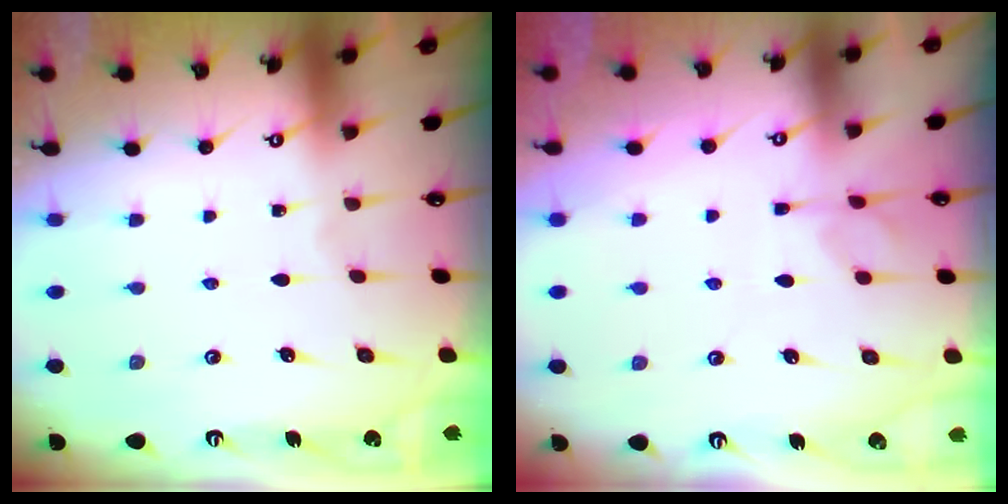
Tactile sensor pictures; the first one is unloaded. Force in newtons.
{"total": 2.3, "press": 1.9, "slide": 1.3}